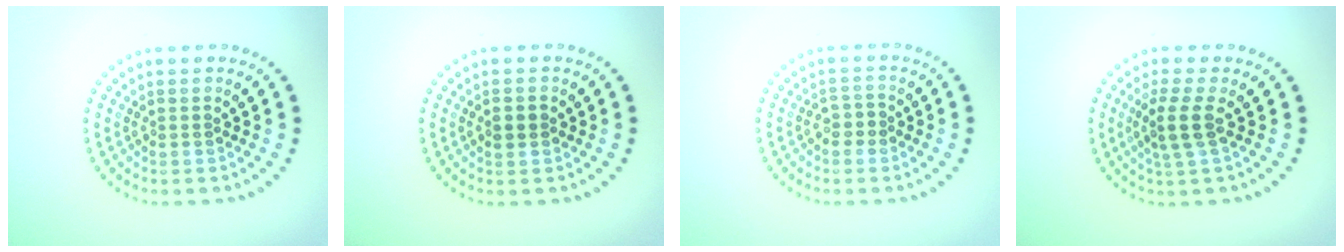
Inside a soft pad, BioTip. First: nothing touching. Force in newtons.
{"total": 1.7, "press": 1.7, "slide": 0.1}
{"total": 1.5, "press": 1.4, "slide": 0.7}
{"total": 2.6, "press": 2.0, "slide": 1.6}